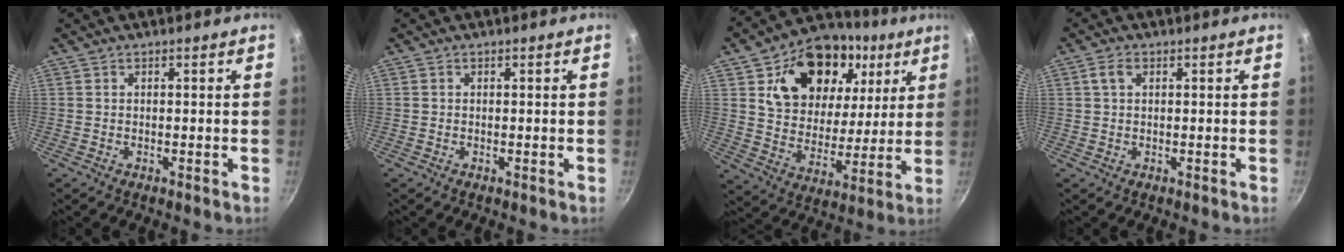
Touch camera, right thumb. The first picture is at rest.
{"total": 0.0}
{"total": 23.7, "force": [9.6, 16.2, 14.4], "torque": [-0.202, -0.021, 0.160]}
{"total": 2.5, "force": [0.8, 1.6, 1.7], "torque": [-0.029, 0.006, 0.014]}